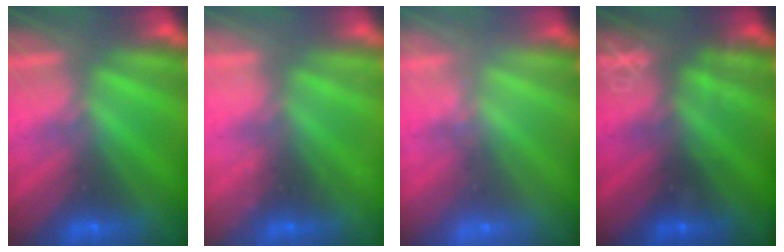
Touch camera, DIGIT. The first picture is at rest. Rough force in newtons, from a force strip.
{"total": 2.2}
{"total": 2.6}
{"total": 3.0}